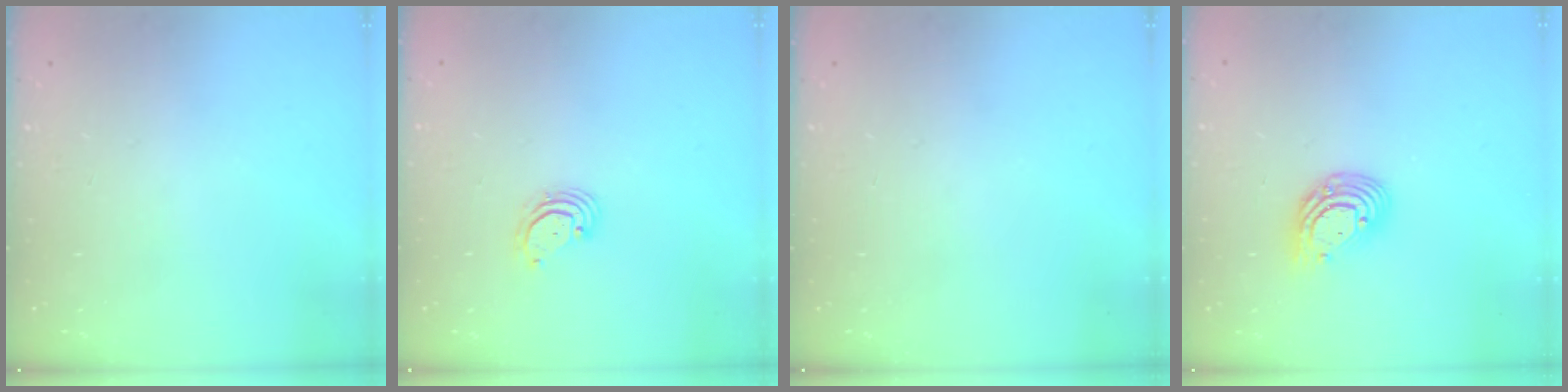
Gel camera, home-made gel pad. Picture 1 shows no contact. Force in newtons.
{"total": 3.0, "press": 3.0, "slide": 0.2}
{"total": 0.0}
{"total": 9.9, "press": 9.9, "slide": 1.1}